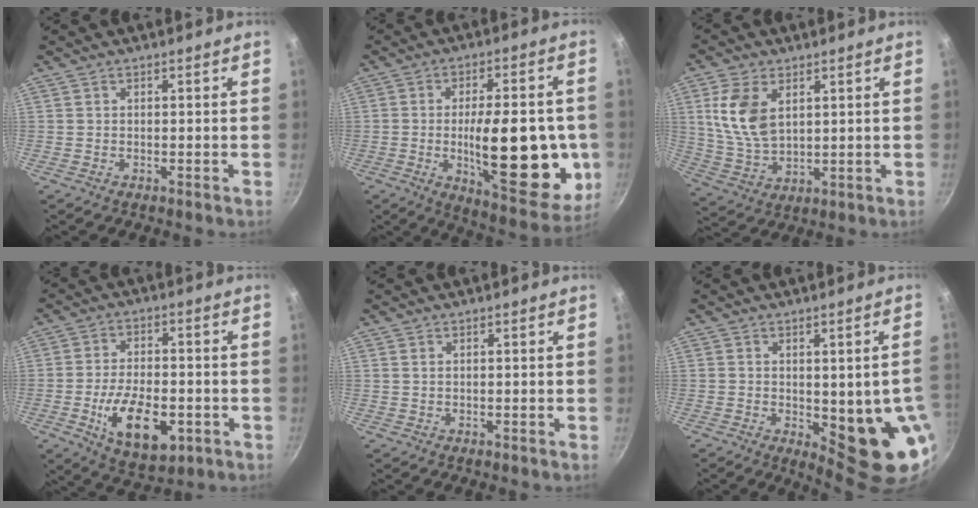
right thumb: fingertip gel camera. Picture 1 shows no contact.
{"total": 23.2, "force": [-3.0, 9.1, 21.2], "torque": [-0.264, -0.011, -0.035]}
{"total": 11.3, "force": [3.5, 6.7, 8.3], "torque": [-0.161, -0.020, 0.077]}
{"total": 13.9, "force": [-4.1, 7.4, 11.1], "torque": [-0.171, 0.010, -0.059]}
{"total": 0.5, "force": [0.3, 0.3, 0.4], "torque": [-0.009, 0.001, 0.005]}
{"total": 13.8, "force": [-2.1, 4.6, 12.8], "torque": [-0.125, -0.016, -0.016]}